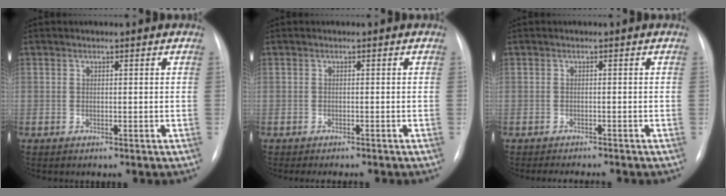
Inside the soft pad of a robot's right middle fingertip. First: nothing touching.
{"total": 3.2, "force": [-2.9, 0.5, 1.3], "torque": [-0.011, -0.005, -0.033]}
{"total": 4.3, "force": [-4.0, 0.6, 1.5], "torque": [-0.016, -0.004, -0.051]}